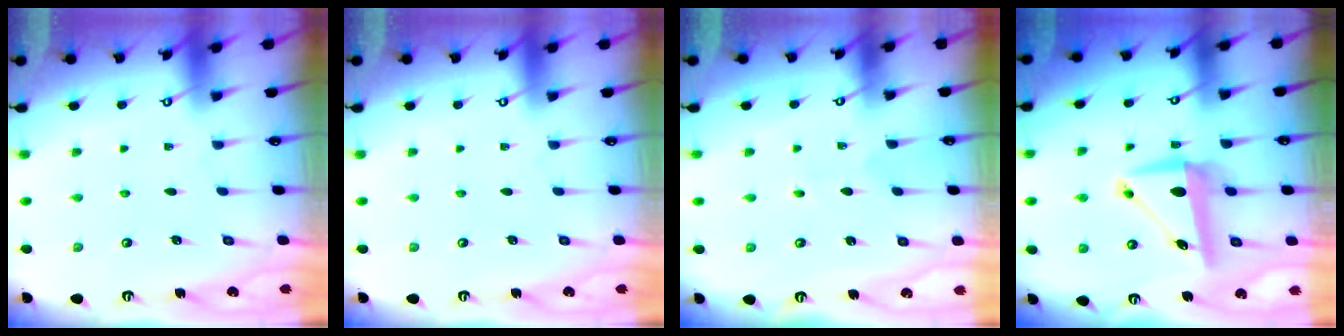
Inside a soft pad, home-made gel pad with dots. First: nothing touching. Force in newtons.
{"total": 0.0}
{"total": 2.5, "press": 2.5, "slide": 0.1}
{"total": 8.9, "press": 8.3, "slide": 3.1}